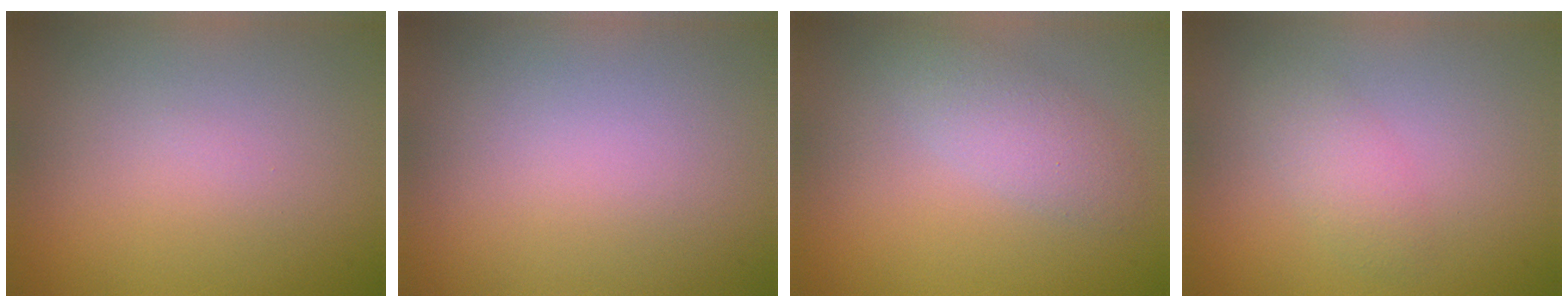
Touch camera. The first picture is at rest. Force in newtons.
{"total": 0.0}
{"total": 2.5, "press": 2.5, "slide": 0.1}
{"total": 2.0, "press": 2.0, "slide": 0.2}